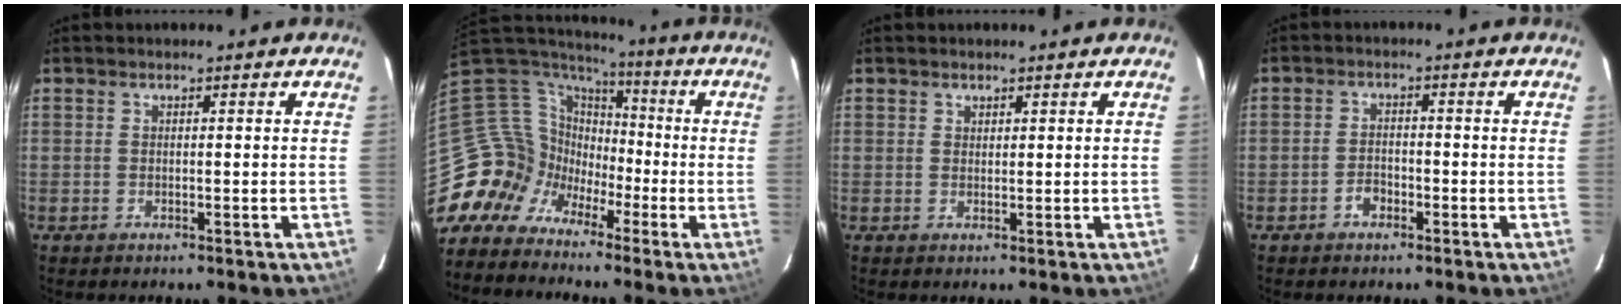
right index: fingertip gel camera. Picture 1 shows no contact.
{"total": 11.3, "force": [-6.4, 9.2, 1.6], "torque": [-0.053, 0.035, -0.142]}
{"total": 0.9, "force": [0.7, 0.6, 0.0], "torque": [0.000, 0.002, 0.012]}
{"total": 2.5, "force": [-1.6, 1.7, 1.1], "torque": [-0.022, 0.007, -0.026]}